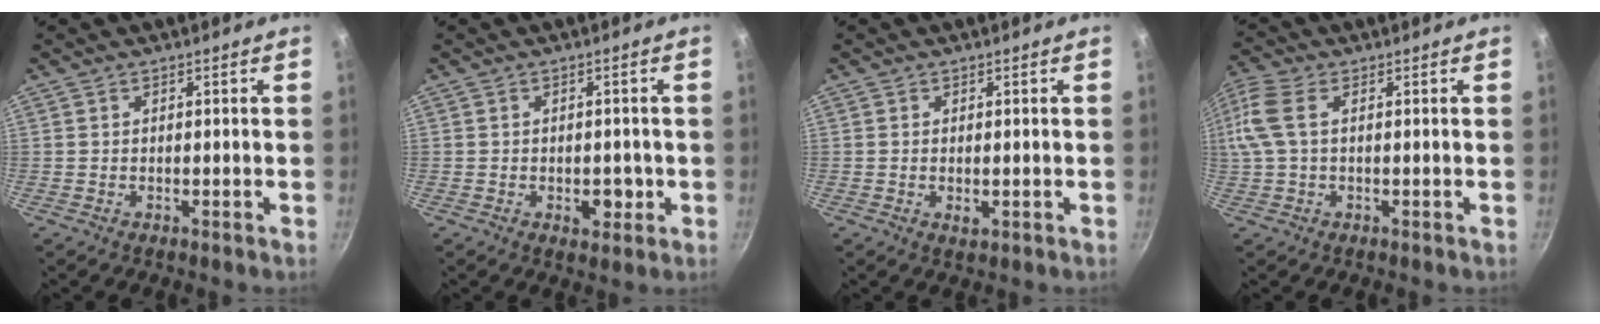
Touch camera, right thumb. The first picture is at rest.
{"total": 3.7, "force": [-0.8, 2.4, 2.7], "torque": [-0.015, 0.004, -0.008]}
{"total": 1.6, "force": [-0.1, 0.9, 1.3], "torque": [-0.022, -0.004, 0.000]}
{"total": 9.2, "force": [1.4, 4.8, 7.7], "torque": [-0.180, 0.018, 0.022]}